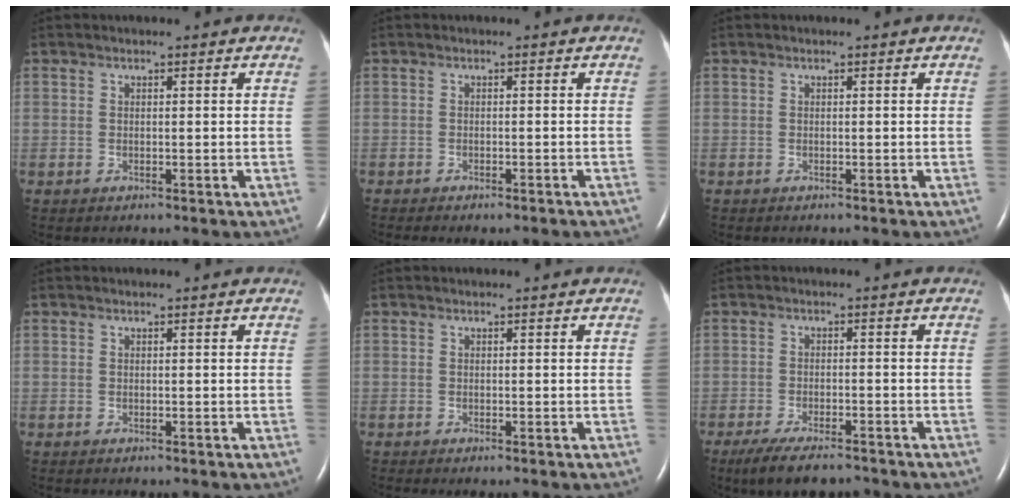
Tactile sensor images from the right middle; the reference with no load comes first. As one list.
[{"total": 5.2, "force": [-4.5, 0.8, 2.4], "torque": [-0.026, -0.005, -0.054]}, {"total": 0.0}, {"total": 0.0}, {"total": 0.0}, {"total": 7.7, "force": [-6.2, 2.0, 4.1], "torque": [-0.073, -0.014, -0.100]}]